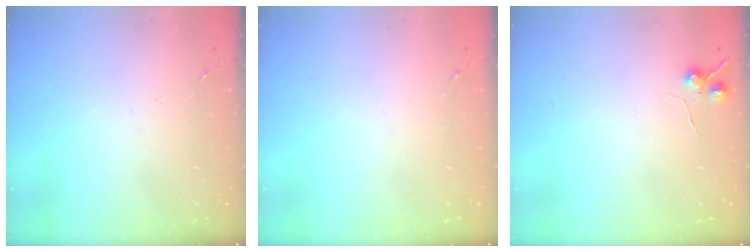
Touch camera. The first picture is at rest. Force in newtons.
{"total": 0.0}
{"total": 6.1, "press": 6.1, "slide": 0.8}